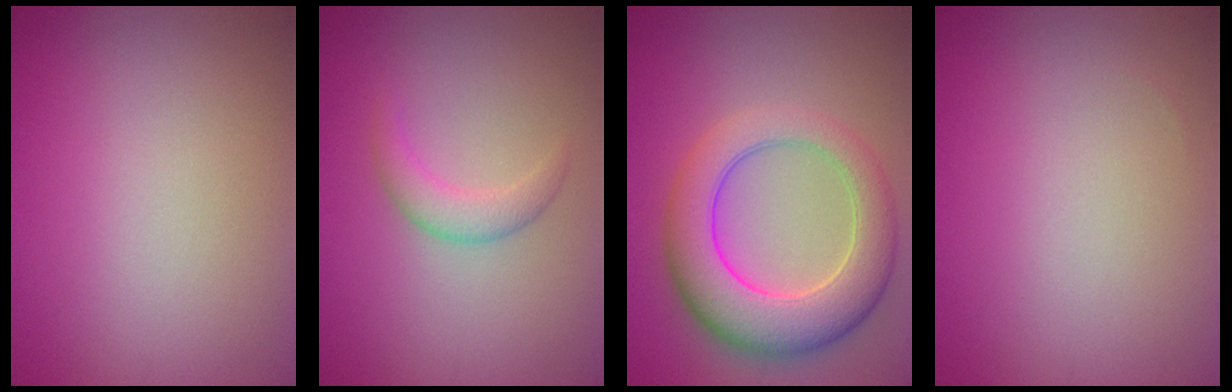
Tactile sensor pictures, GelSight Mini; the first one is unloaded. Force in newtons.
{"total": 2.1, "press": 2.1, "slide": 0.2}
{"total": 8.0, "press": 8.0, "slide": 0.3}
{"total": 0.0}